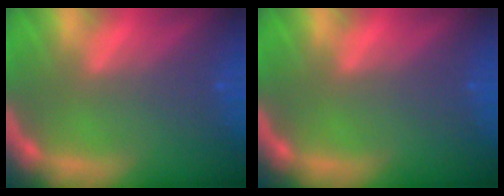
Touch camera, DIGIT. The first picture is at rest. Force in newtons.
{"total": 0.0}